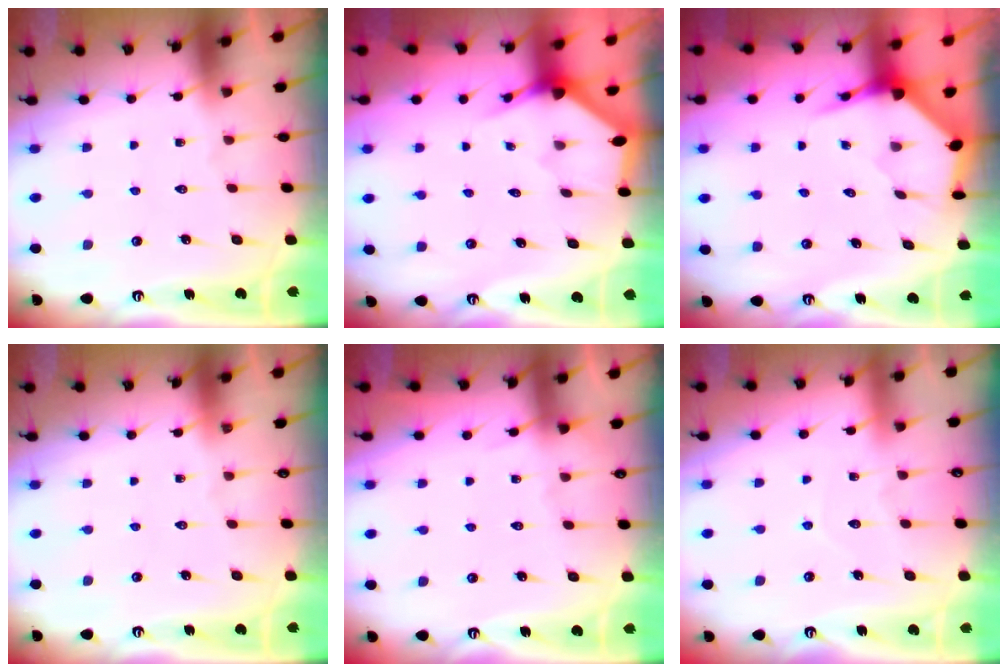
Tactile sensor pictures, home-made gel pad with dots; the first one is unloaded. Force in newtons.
{"total": 2.7, "press": 2.7, "slide": 0.1}
{"total": 3.9, "press": 3.9, "slide": 0.5}
{"total": 0.0}
{"total": 1.9, "press": 1.9, "slide": 0.3}
{"total": 4.6, "press": 4.6, "slide": 0.4}